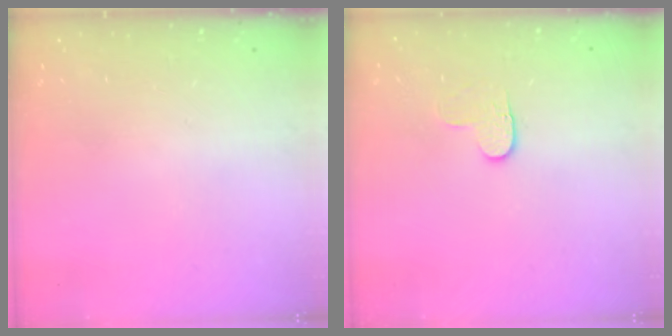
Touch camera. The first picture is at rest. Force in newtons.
{"total": 3.4, "press": 3.4, "slide": 0.3}